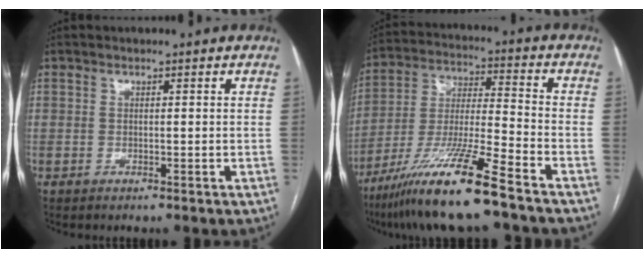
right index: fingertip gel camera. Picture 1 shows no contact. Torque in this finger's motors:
{"motor_torque": [1.25, -0.89, 1.02, 0.21]}